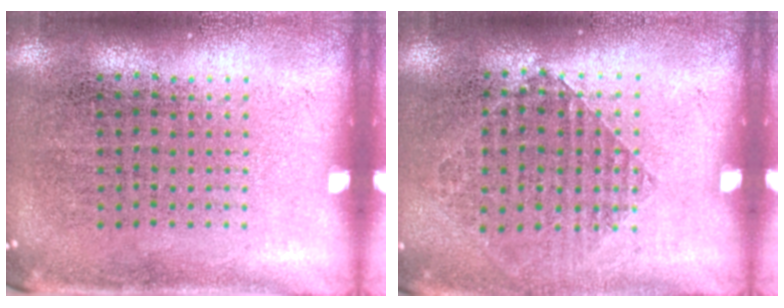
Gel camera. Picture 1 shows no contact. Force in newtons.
{"total": 0.9, "press": 0.8, "slide": 0.3}